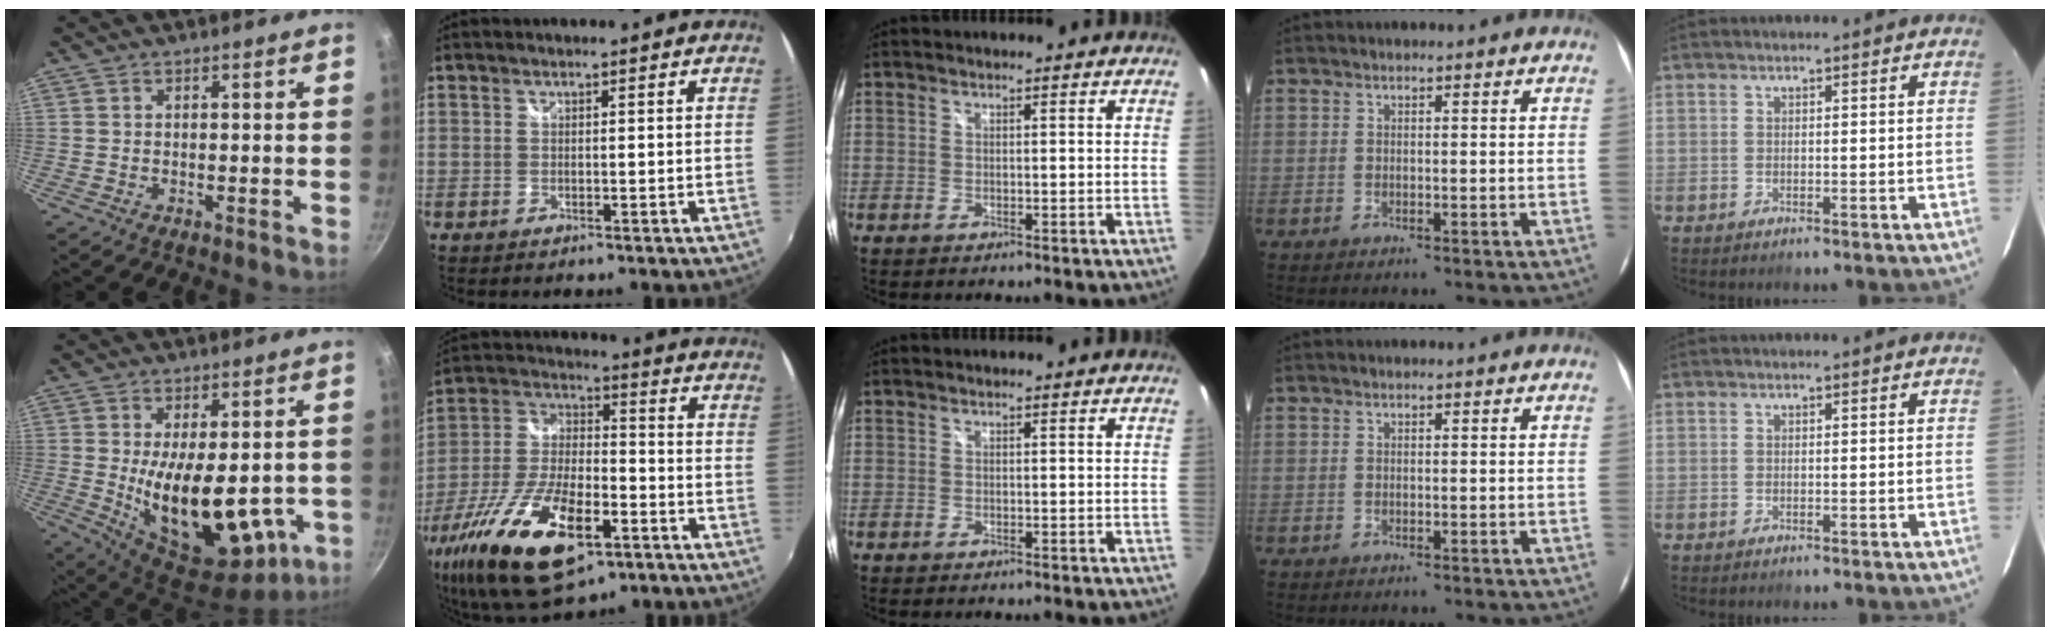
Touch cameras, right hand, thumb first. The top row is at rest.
{"thumb": {"total": 22.2, "force": [-2.9, 11.2, 19.0], "torque": [-0.270, -0.026, -0.019]}, "index": {"total": 23.9, "force": [-12.0, 9.9, 18.2], "torque": [-0.378, -0.053, -0.204]}}